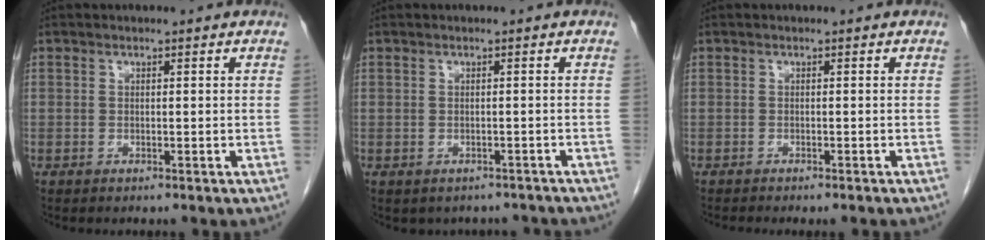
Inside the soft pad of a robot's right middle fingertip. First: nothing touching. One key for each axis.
{"total": 5.4, "fx": -4.6, "fy": 2.7, "fz": 0.7, "tx": -0.003, "ty": 0.011, "tz": -0.046}
{"total": 4.0, "fx": -3.6, "fy": 0.5, "fz": 1.7, "tx": -0.018, "ty": -0.006, "tz": -0.045}